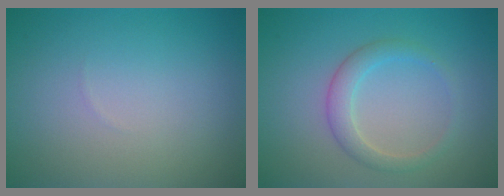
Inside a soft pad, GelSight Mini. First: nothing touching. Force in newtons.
{"total": 2.2, "press": 2.2, "slide": 0.1}